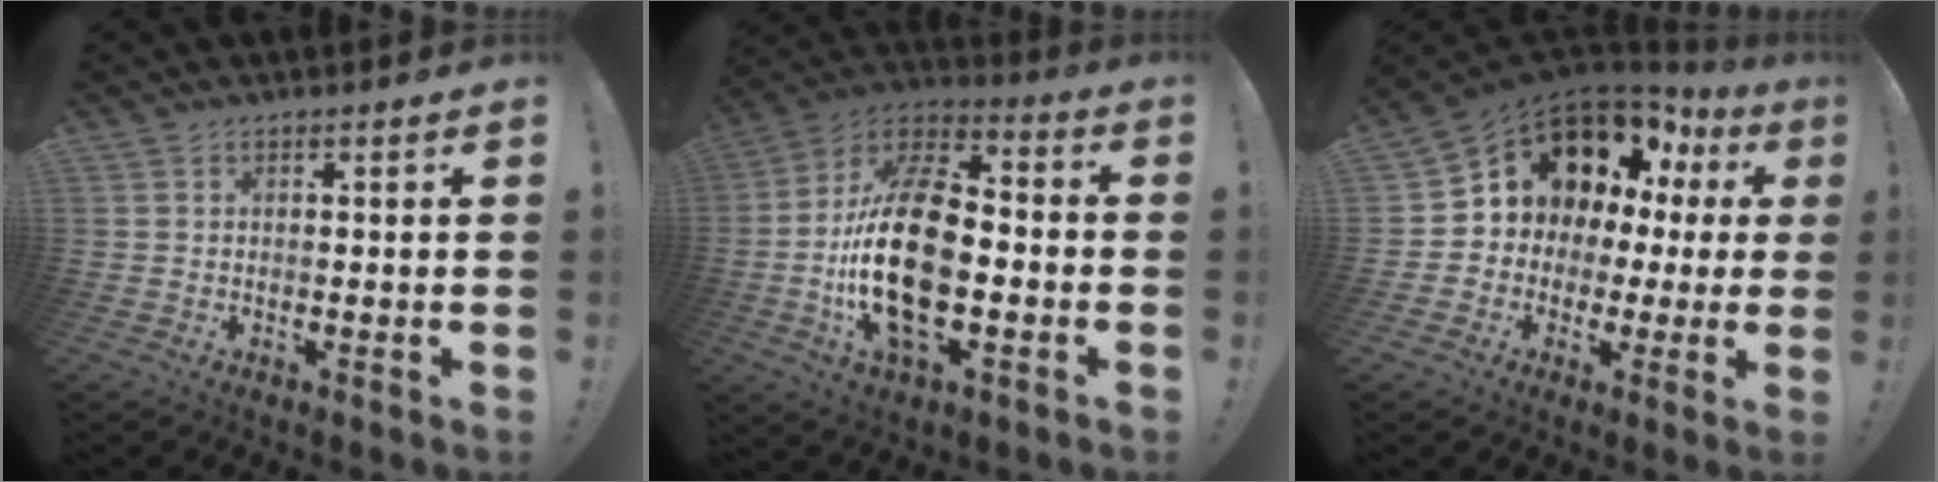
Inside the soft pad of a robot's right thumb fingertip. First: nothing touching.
{"total": 24.7, "force": [-3.9, 12.8, 20.8], "torque": [-0.412, 0.019, -0.062]}
{"total": 10.3, "force": [5.1, 7.8, 4.4], "torque": [-0.074, -0.049, 0.106]}